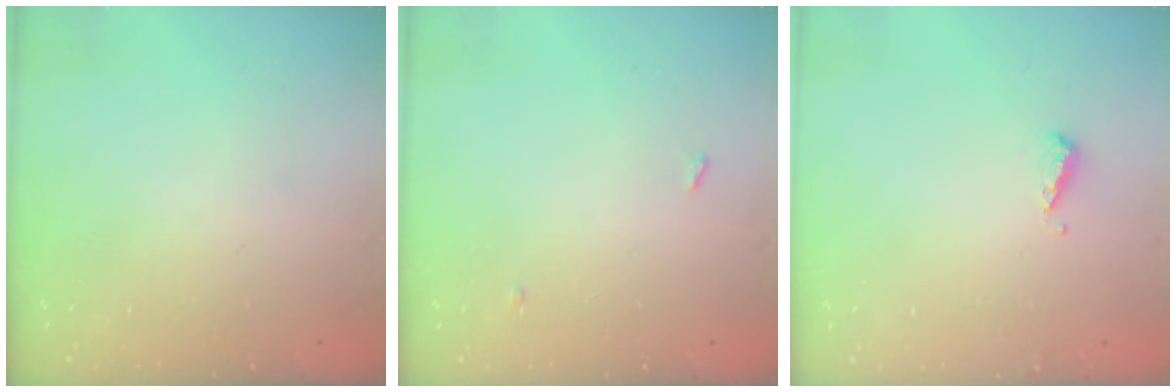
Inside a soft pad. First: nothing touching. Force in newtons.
{"total": 6.9, "press": 2.8, "slide": 6.3}
{"total": 3.8, "press": 3.7, "slide": 0.3}